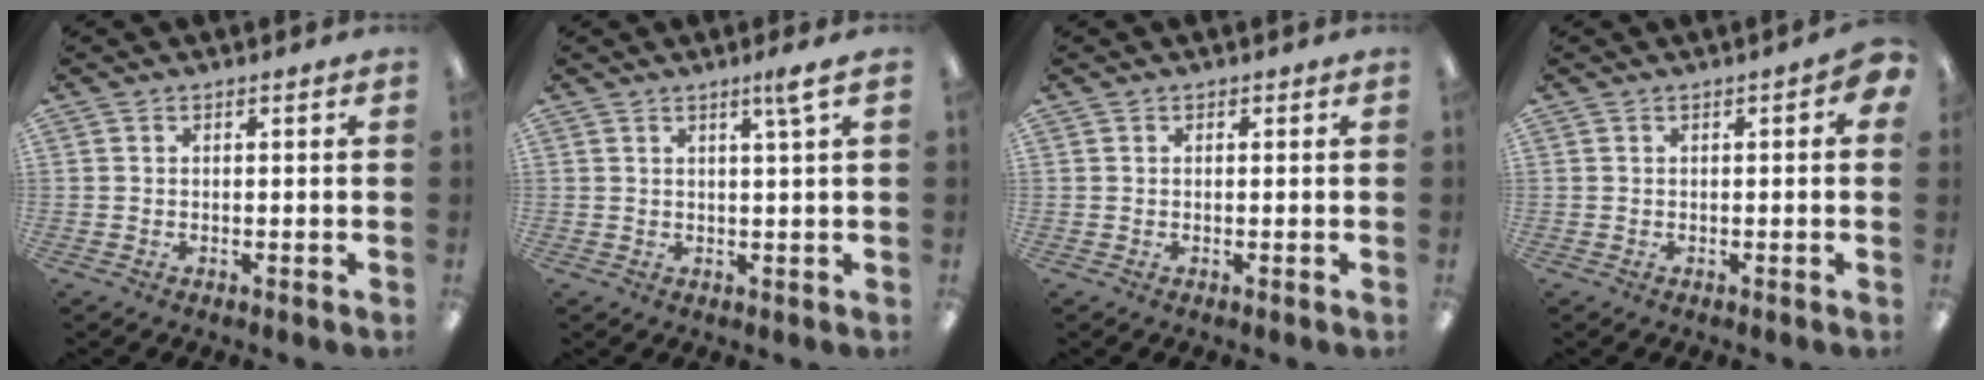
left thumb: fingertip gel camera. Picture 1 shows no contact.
{"total": 3.2, "force": [2.0, -0.2, 2.5], "torque": [-0.047, -0.007, 0.031]}
{"total": 0.0}
{"total": 1.8, "force": [0.3, 0.6, 1.6], "torque": [-0.025, 0.000, 0.004]}